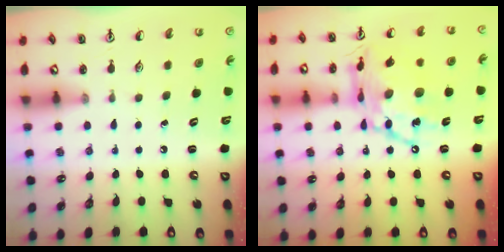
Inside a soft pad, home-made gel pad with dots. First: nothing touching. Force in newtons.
{"total": 18.3, "press": 18.2, "slide": 1.8}